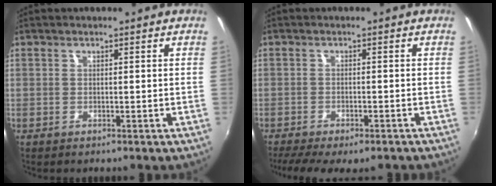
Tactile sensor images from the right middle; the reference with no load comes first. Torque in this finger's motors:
{"motor_torque": [1.07, -1.07, 0.28, 0.07]}